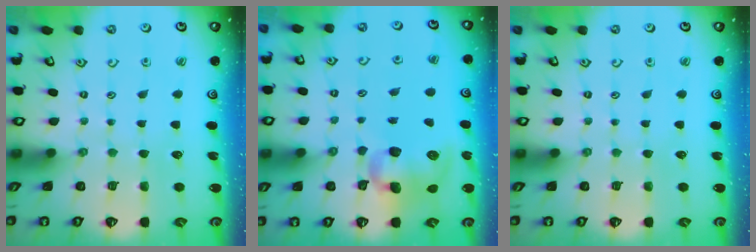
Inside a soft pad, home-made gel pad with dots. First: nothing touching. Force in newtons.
{"total": 12.6, "press": 12.4, "slide": 2.0}
{"total": 0.0}